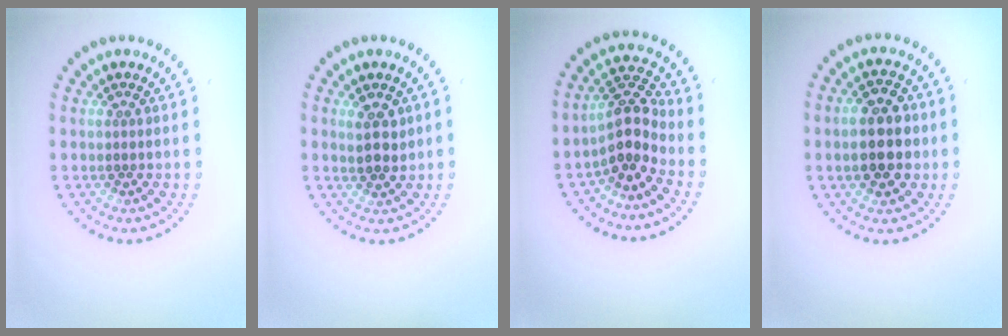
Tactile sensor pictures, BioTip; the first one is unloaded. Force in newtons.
{"total": 2.3, "press": 2.2, "slide": 0.7}
{"total": 3.7, "press": 3.1, "slide": 2.1}
{"total": 5.5, "press": 5.5, "slide": 0.4}